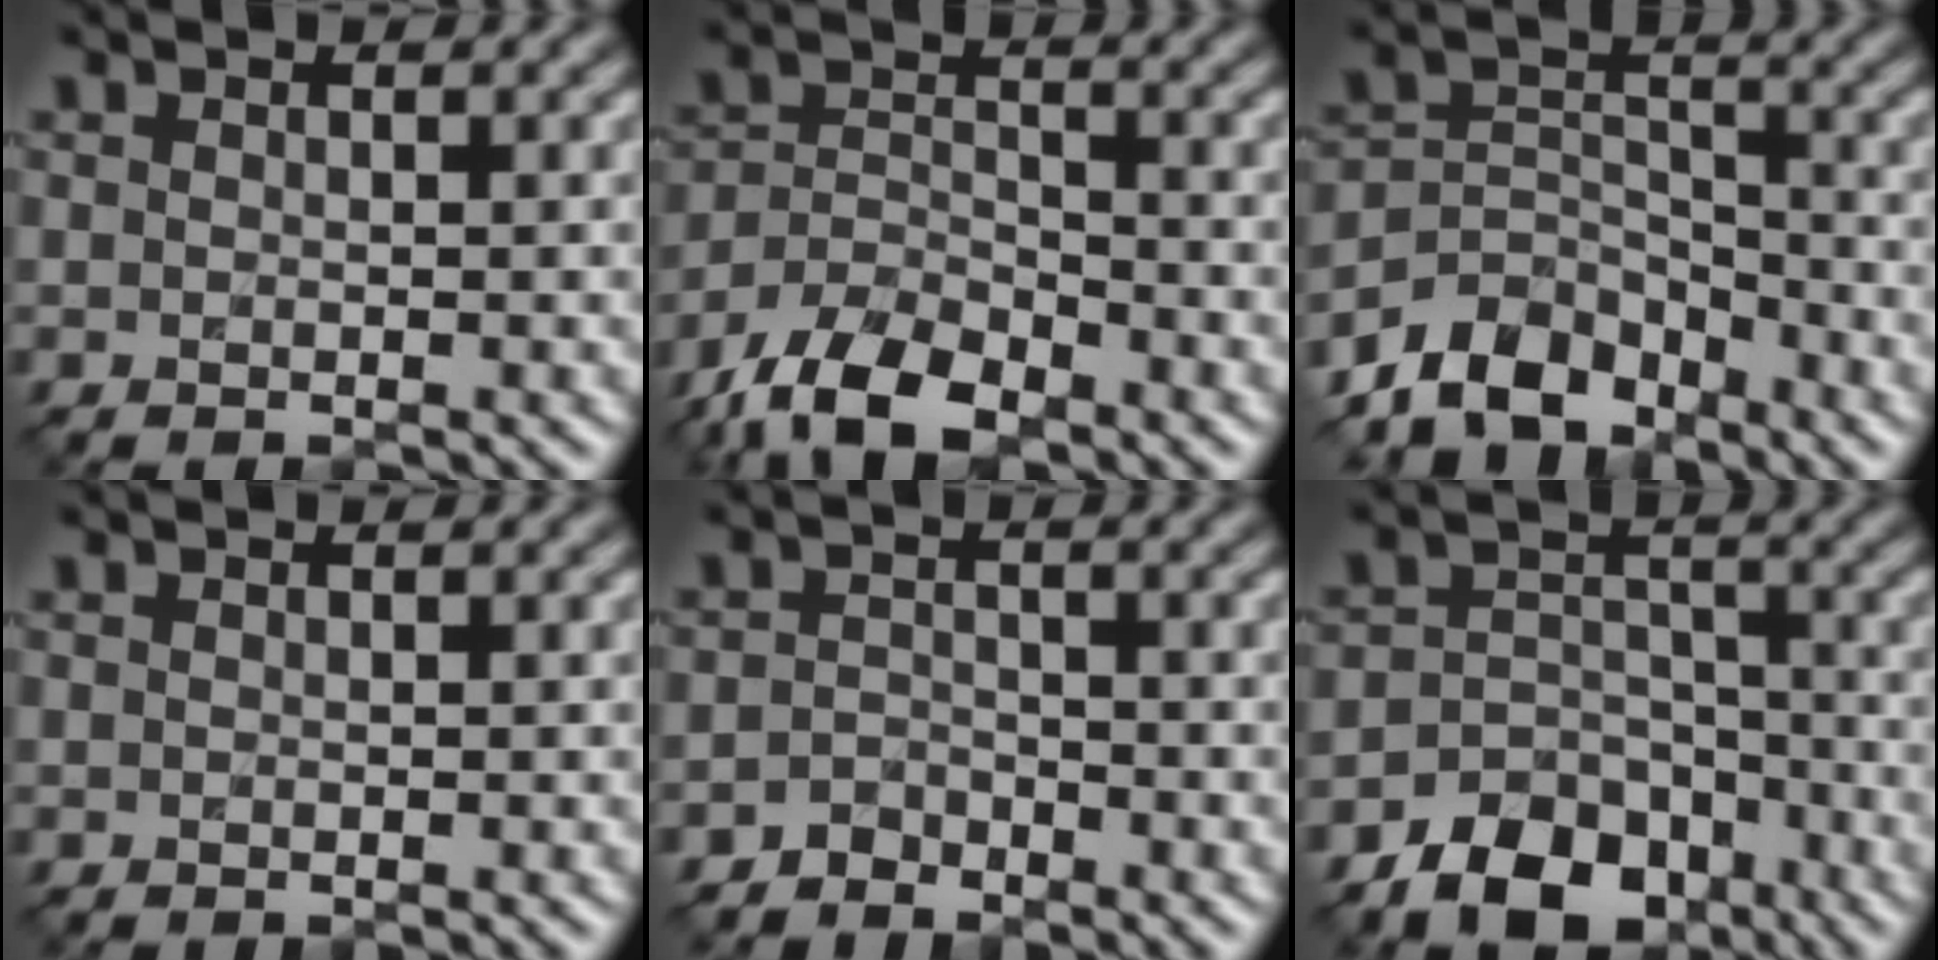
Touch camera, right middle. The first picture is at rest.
{"total": 7.8, "force": [-5.9, 3.4, 3.8], "torque": [-0.071, 0.003, -0.119]}
{"total": 6.5, "force": [-5.3, 3.3, 1.8], "torque": [-0.028, -0.003, -0.105]}
{"total": 0.0}
{"total": 1.6, "force": [-1.5, 0.6, -0.2], "torque": [0.003, 0.011, -0.033]}
{"total": 6.9, "force": [-5.0, 4.1, 2.5], "torque": [-0.036, -0.001, -0.089]}